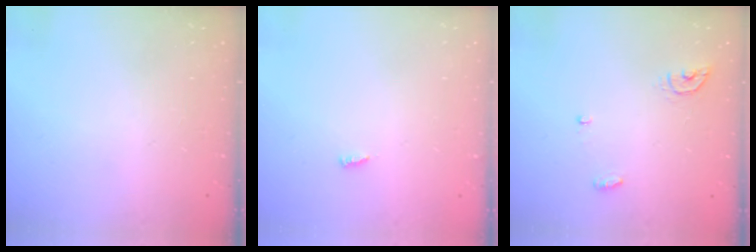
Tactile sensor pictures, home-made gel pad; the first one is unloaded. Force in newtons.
{"total": 3.0, "press": 3.0, "slide": 0.0}
{"total": 4.8, "press": 4.8, "slide": 0.4}